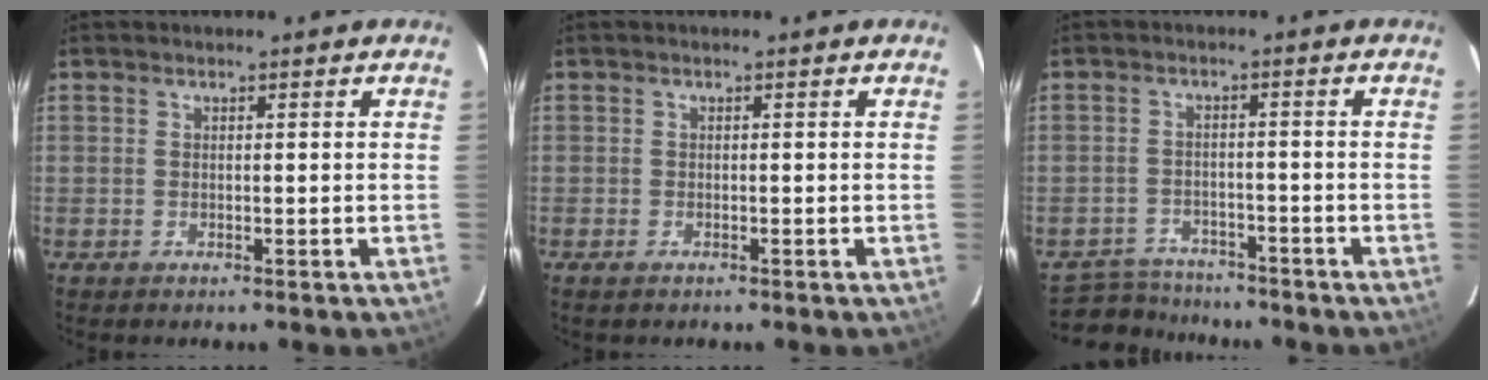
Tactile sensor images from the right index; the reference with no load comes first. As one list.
[{"total": 1.0, "force": [-0.8, 0.4, 0.5], "torque": [-0.009, -0.005, -0.017]}, {"total": 8.5, "force": [-7.7, 3.4, 1.3], "torque": [-0.047, 0.011, -0.118]}]